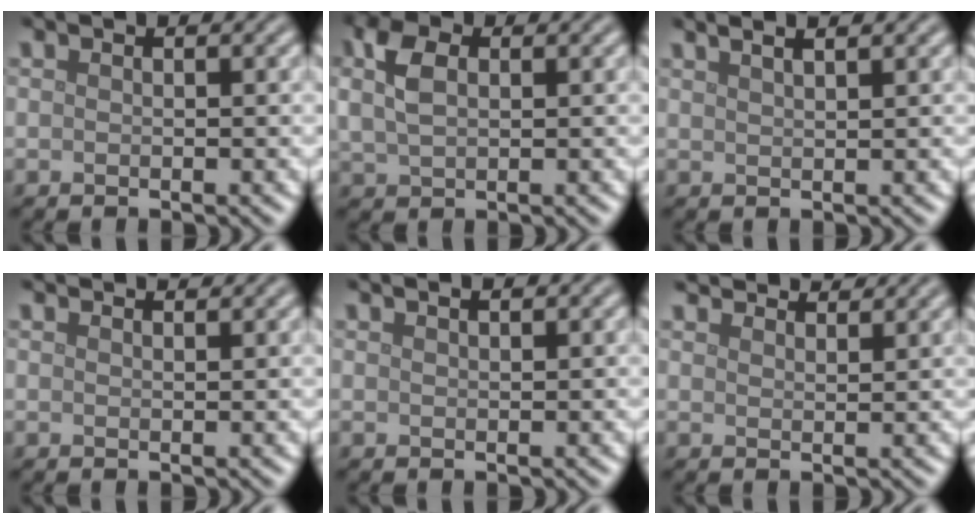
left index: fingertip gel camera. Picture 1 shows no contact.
{"total": 3.8, "force": [1.3, 2.3, 2.7], "torque": [-0.065, 0.006, 0.023]}
{"total": 4.0, "force": [2.6, 1.7, 2.6], "torque": [-0.012, 0.033, 0.002]}
{"total": 2.4, "force": [2.1, 0.5, 0.9], "torque": [-0.003, 0.003, 0.012]}
{"total": 1.7, "force": [1.3, 0.6, 1.0], "torque": [-0.002, -0.001, 0.001]}
{"total": 5.0, "force": [4.7, 0.7, 1.5], "torque": [-0.023, 0.006, 0.057]}